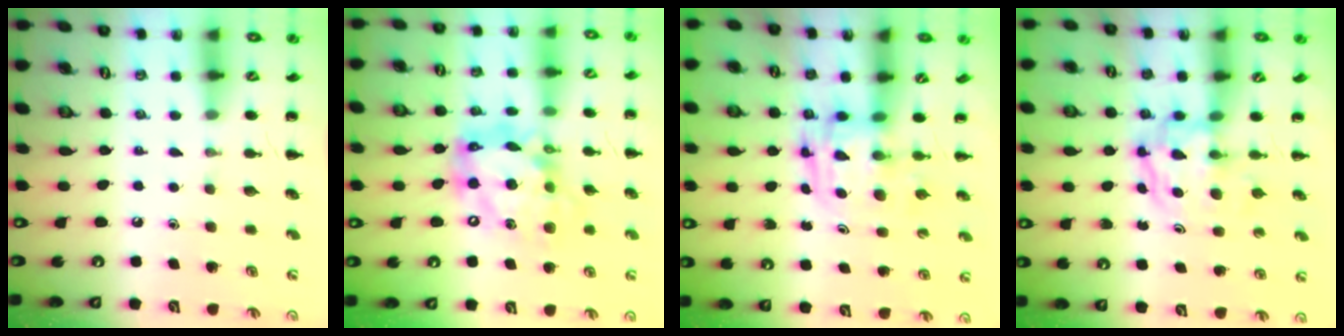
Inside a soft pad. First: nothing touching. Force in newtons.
{"total": 16.2, "press": 15.6, "slide": 4.2}
{"total": 3.2, "press": 3.1, "slide": 0.5}
{"total": 3.8, "press": 3.7, "slide": 0.5}